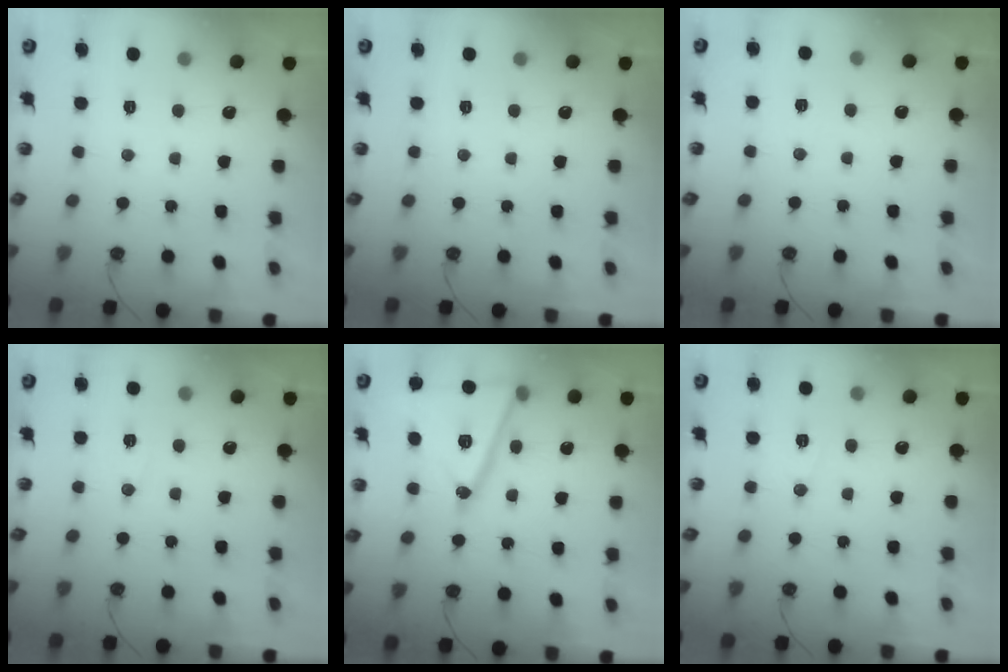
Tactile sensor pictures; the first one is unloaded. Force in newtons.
{"total": 0.0}
{"total": 3.9, "press": 2.9, "slide": 2.6}
{"total": 5.0, "press": 3.9, "slide": 3.1}
{"total": 19.4, "press": 19.1, "slide": 3.3}
{"total": 5.8, "press": 3.7, "slide": 4.4}